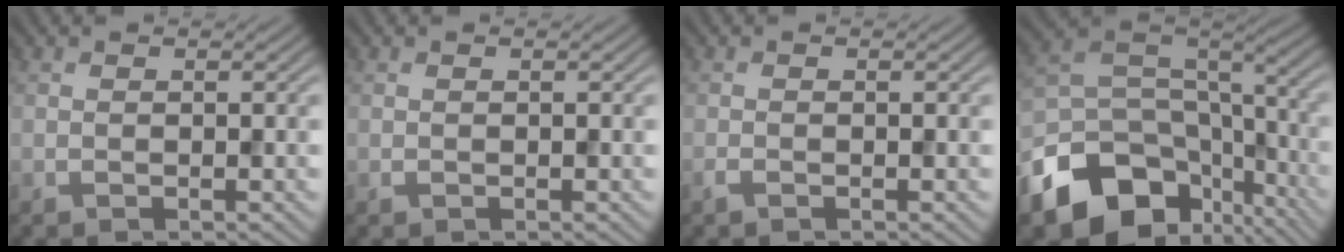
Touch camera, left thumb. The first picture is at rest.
{"total": 0.0}
{"total": 0.8, "force": [-0.5, 0.3, 0.6], "torque": [-0.015, 0.000, -0.007]}
{"total": 14.3, "force": [-8.1, 9.8, 6.6], "torque": [-0.164, -0.033, -0.138]}